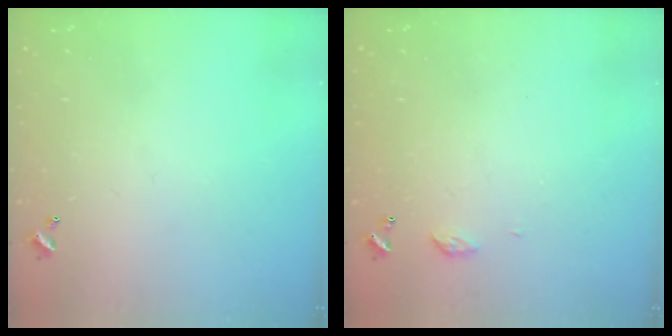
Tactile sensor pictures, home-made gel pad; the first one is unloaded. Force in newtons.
{"total": 4.6, "press": 4.5, "slide": 0.6}